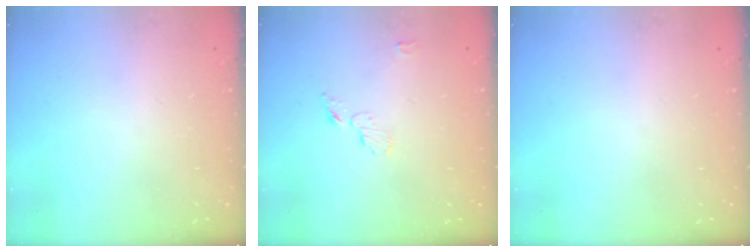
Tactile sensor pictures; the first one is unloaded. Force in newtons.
{"total": 4.0, "press": 4.0, "slide": 0.5}
{"total": 0.0}